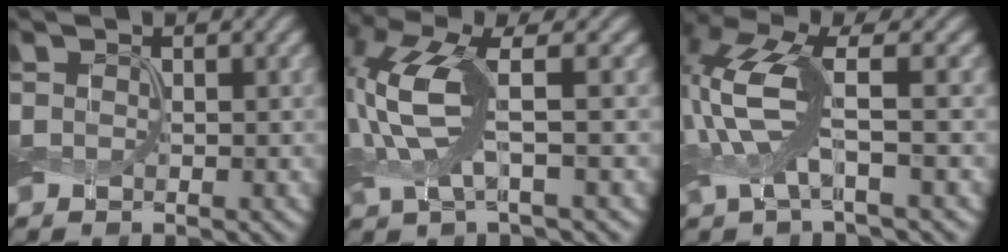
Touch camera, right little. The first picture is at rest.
{"total": 6.3, "force": [-0.3, 2.1, 5.9], "torque": [-0.152, 0.005, -0.006]}
{"total": 5.6, "force": [-0.9, 1.7, 5.3], "torque": [-0.143, 0.002, -0.018]}